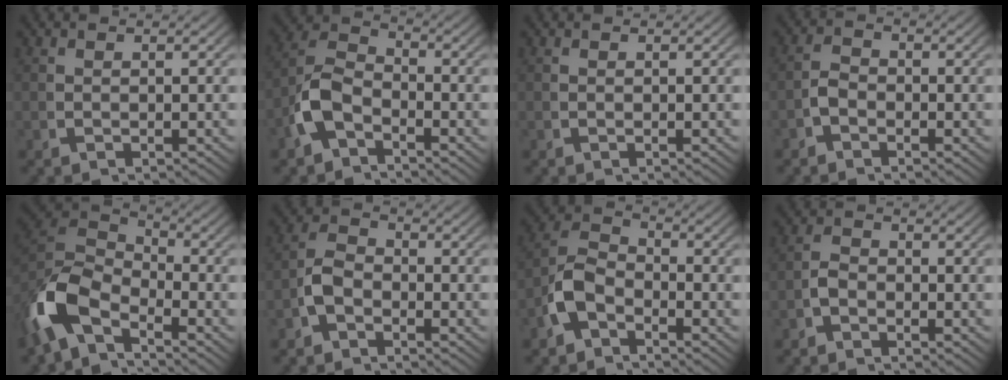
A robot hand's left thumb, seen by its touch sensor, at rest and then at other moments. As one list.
[{"total": 7.1, "force": [-1.9, 5.6, 3.9], "torque": [-0.090, -0.007, -0.040]}, {"total": 0.0}, {"total": 1.7, "force": [-1.2, 1.1, 0.4], "torque": [-0.007, -0.001, -0.028]}, {"total": 9.5, "force": [-1.8, 6.4, 6.8], "torque": [-0.155, -0.009, -0.034]}, {"total": 3.5, "force": [-1.4, 2.7, 1.8], "torque": [-0.040, -0.005, -0.027]}, {"total": 6.4, "force": [-2.0, 5.1, 3.3], "torque": [-0.074, -0.005, -0.041]}, {"total": 1.4, "force": [-1.1, 0.8, 0.3], "torque": [-0.007, 0.001, -0.025]}]